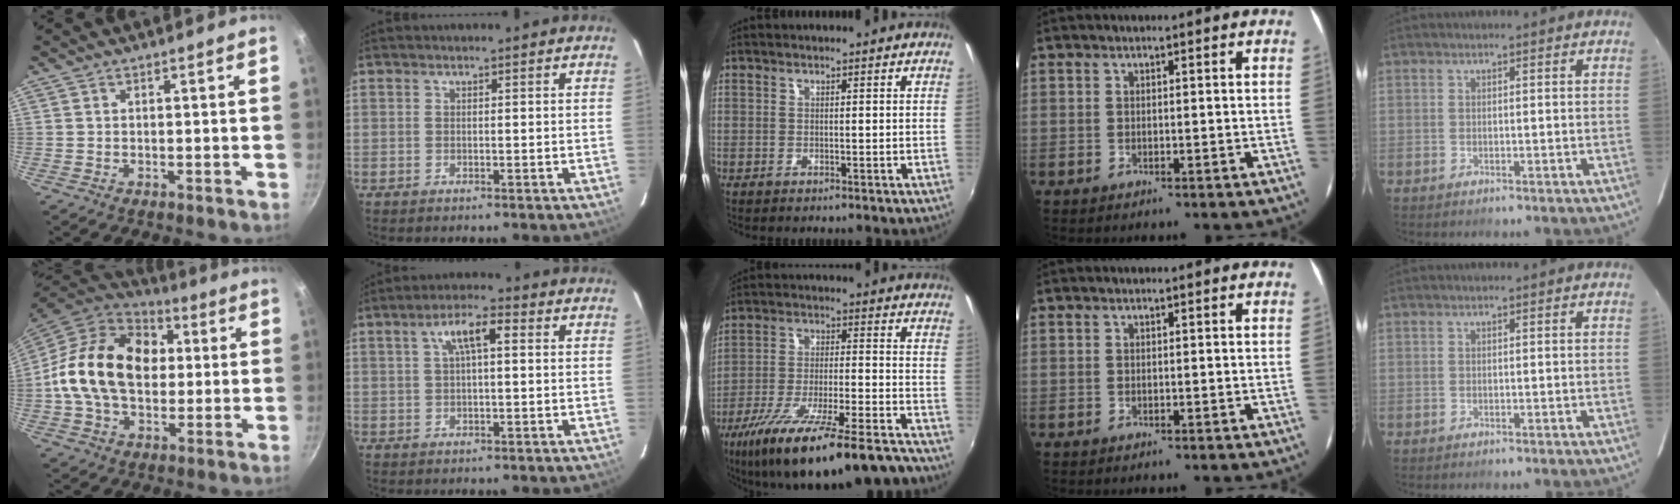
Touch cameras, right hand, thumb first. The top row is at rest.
{"thumb": {"total": 21.3, "force": [1.7, 15.2, 14.8], "torque": [-0.227, 0.029, 0.016]}, "index": {"total": 5.8, "force": [1.5, 1.7, 5.4], "torque": [-0.101, 0.017, 0.029]}, "middle": {"total": 23.4, "force": [-18.7, 4.2, 13.5], "torque": [-0.240, -0.050, -0.285]}}